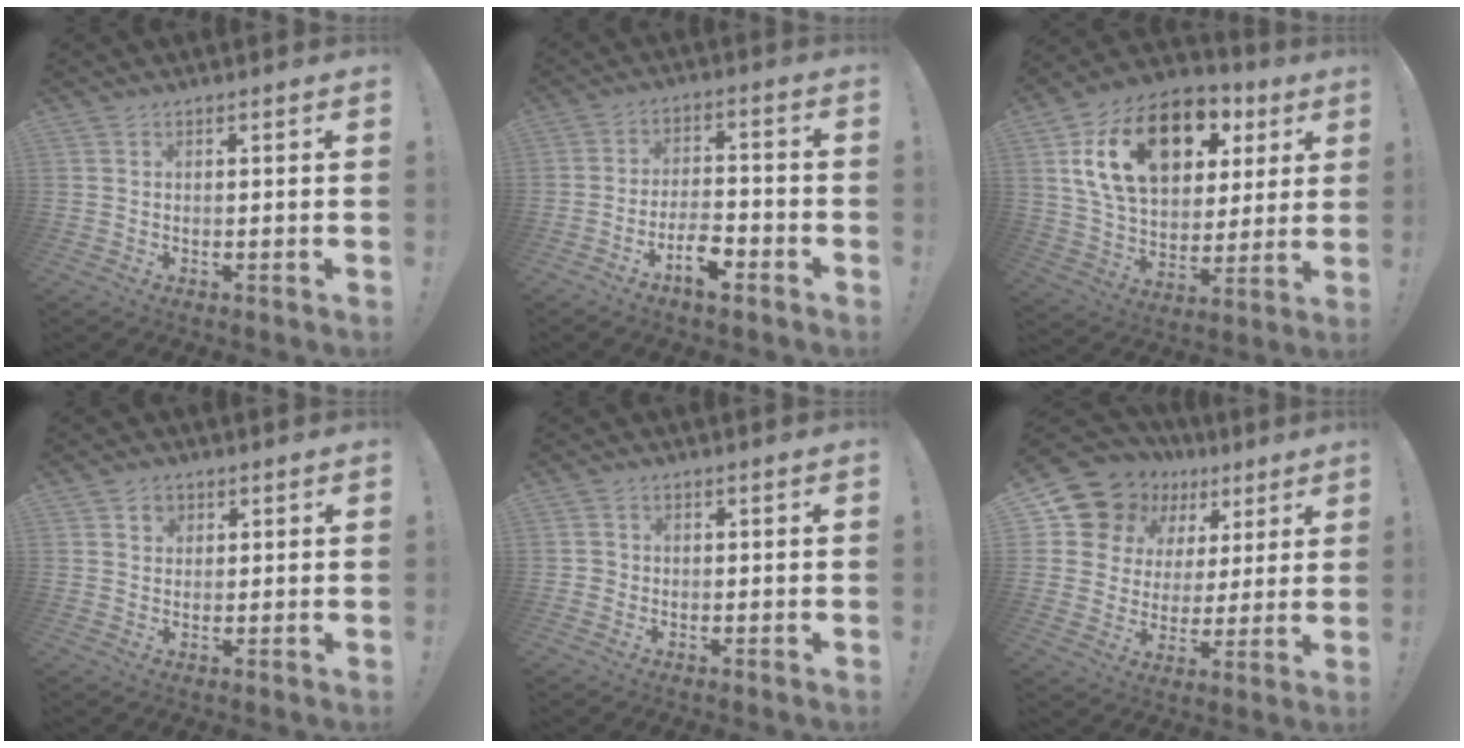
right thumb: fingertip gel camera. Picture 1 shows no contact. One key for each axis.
{"total": 8.9, "fx": -5.5, "fy": 4.0, "fz": 5.8, "tx": -0.090, "ty": 0.038, "tz": -0.094}
{"total": 22.5, "fx": 9.1, "fy": 14.5, "fz": 14.6, "tx": -0.250, "ty": -0.026, "tz": 0.166}
{"total": 2.6, "fx": 1.0, "fy": 2.2, "fz": 0.8, "tx": -0.002, "ty": -0.005, "tz": 0.015}
{"total": 1.8, "fx": -0.4, "fy": 1.7, "fz": 0.4, "tx": -0.014, "ty": 0.008, "tz": -0.006}
{"total": 13.9, "fx": 8.5, "fy": 10.1, "fz": 4.3, "tx": -0.087, "ty": -0.053, "tz": 0.174}